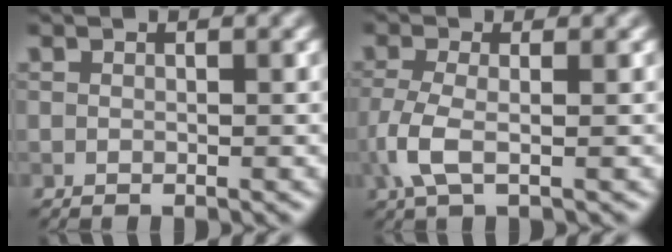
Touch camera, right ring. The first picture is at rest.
{"total": 3.4, "force": [-0.9, 1.2, 3.0], "torque": [-0.078, -0.003, -0.023]}